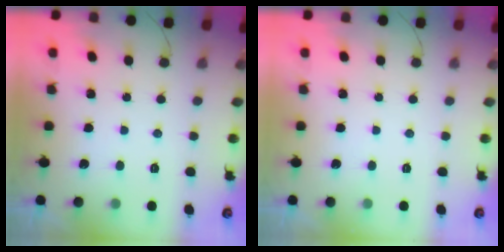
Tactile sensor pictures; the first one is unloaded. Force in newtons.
{"total": 0.0}